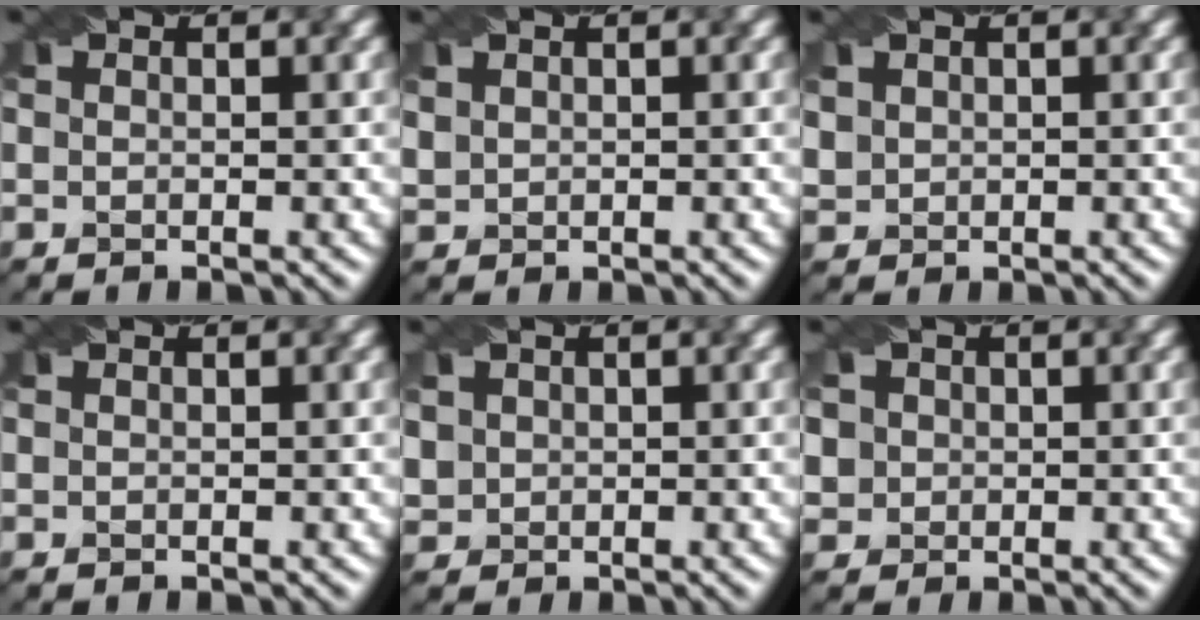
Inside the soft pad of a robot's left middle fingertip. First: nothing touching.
{"total": 0.7, "force": [0.3, 0.6, 0.0], "torque": [-0.011, 0.000, 0.025]}
{"total": 1.4, "force": [0.6, 1.2, 0.3], "torque": [-0.025, 0.005, 0.033]}
{"total": 0.0}
{"total": 2.2, "force": [0.8, 2.0, 0.7], "torque": [-0.032, 0.012, 0.032]}
{"total": 4.9, "force": [1.9, 4.1, 1.9], "torque": [-0.041, 0.025, 0.019]}